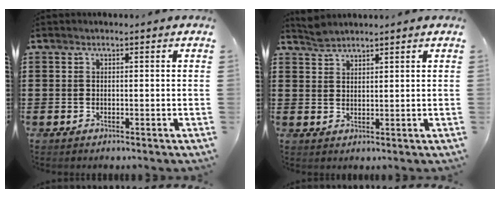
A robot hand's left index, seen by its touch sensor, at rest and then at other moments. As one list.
[{"total": 2.1, "force": [2.1, 0.2, 0.2], "torque": [-0.010, 0.002, 0.041]}]